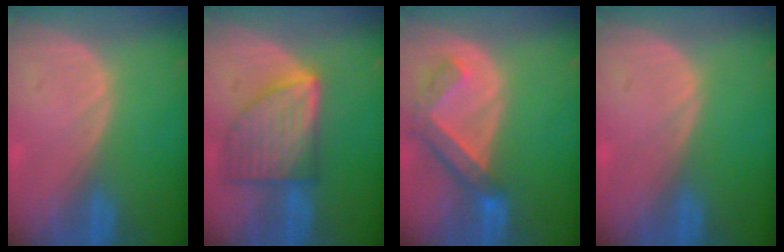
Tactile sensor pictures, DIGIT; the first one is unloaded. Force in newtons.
{"total": 8.8, "press": 8.8, "slide": 0.5}
{"total": 6.6, "press": 5.9, "slide": 3.0}
{"total": 0.0}